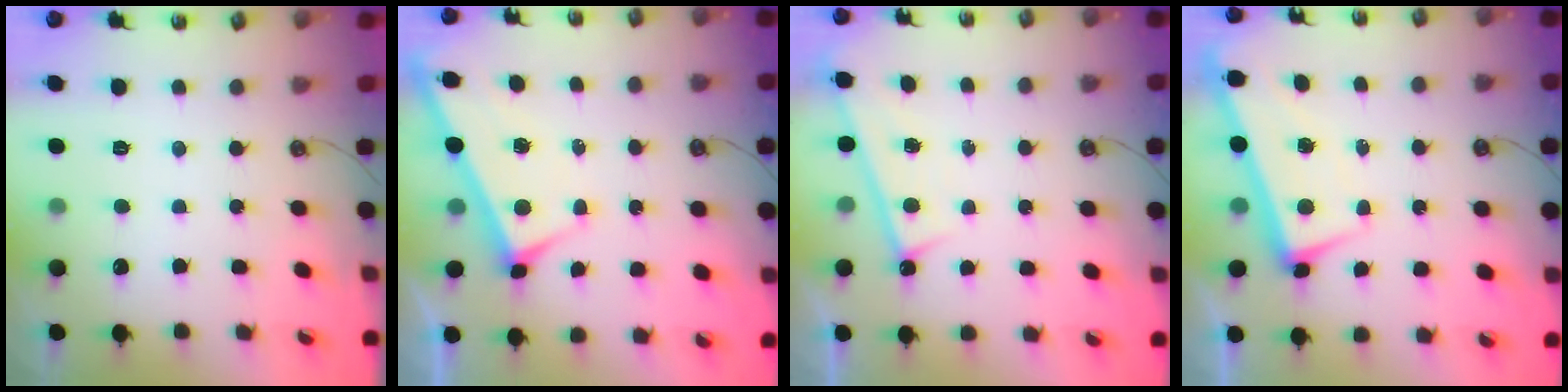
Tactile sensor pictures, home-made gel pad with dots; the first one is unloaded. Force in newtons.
{"total": 3.6, "press": 3.6, "slide": 0.2}
{"total": 0.6, "press": 0.1, "slide": 0.6}
{"total": 1.5, "press": 0.4, "slide": 1.4}